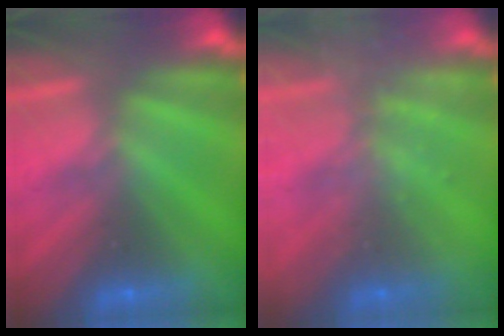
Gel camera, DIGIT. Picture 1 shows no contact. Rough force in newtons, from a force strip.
{"total": 1.5}